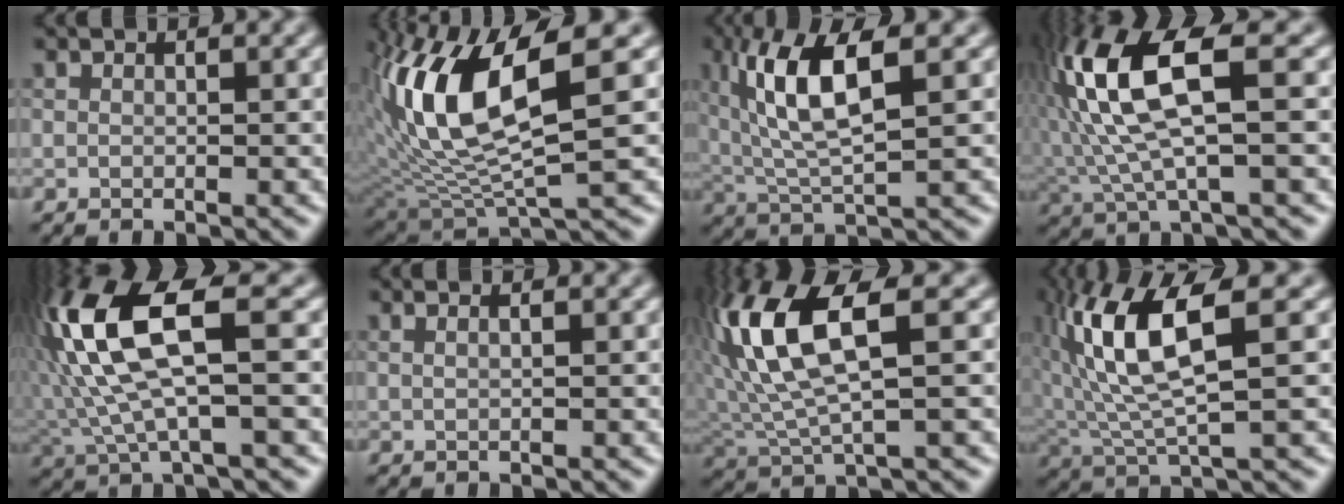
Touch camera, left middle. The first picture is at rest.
{"total": 10.8, "force": [2.2, 3.6, 9.9], "torque": [-0.211, 0.005, 0.045]}
{"total": 7.4, "force": [1.8, 2.3, 6.8], "torque": [-0.135, 0.008, 0.034]}
{"total": 9.4, "force": [1.0, 3.1, 8.8], "torque": [-0.189, 0.012, 0.019]}
{"total": 10.4, "force": [1.2, 3.6, 9.7], "torque": [-0.213, 0.013, 0.021]}
{"total": 1.5, "force": [0.6, 0.8, 1.2], "torque": [0.000, 0.004, -0.011]}
{"total": 9.1, "force": [1.8, 3.1, 8.4], "torque": [-0.180, 0.015, 0.033]}
{"total": 8.4, "force": [1.7, 2.6, 7.8], "torque": [-0.163, 0.009, 0.034]}